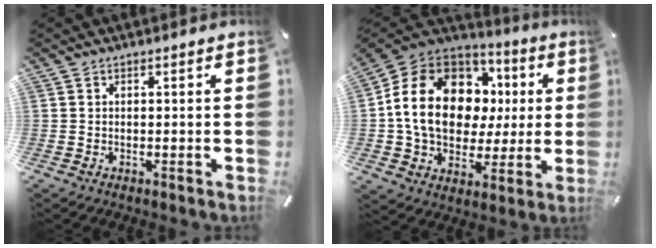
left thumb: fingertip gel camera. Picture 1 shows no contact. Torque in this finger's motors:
{"motor_torque": [2.49, 2.52, 1.65, -1.12, 0.48]}